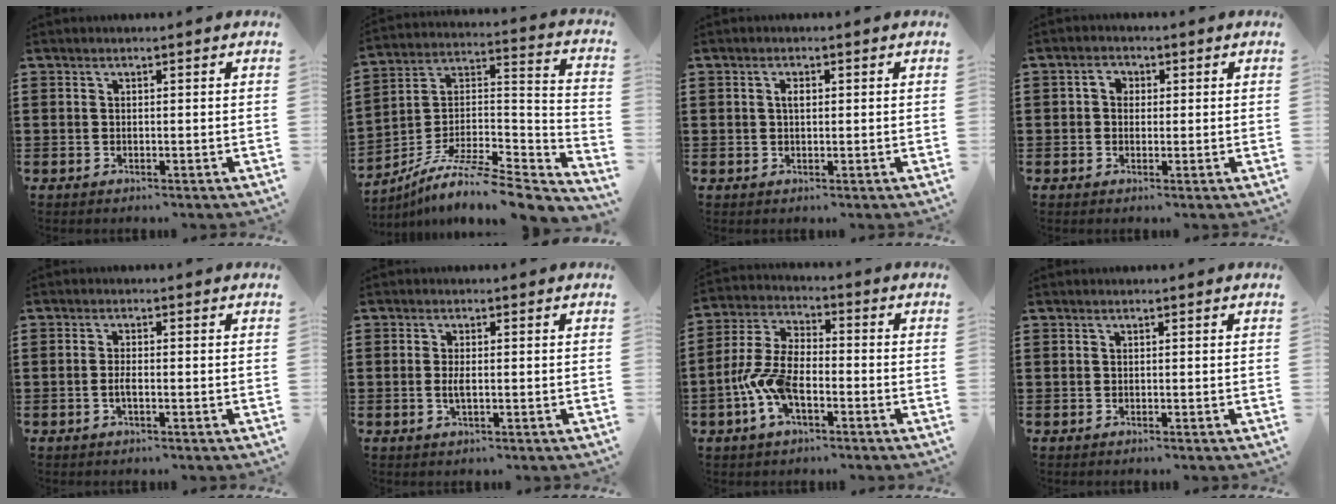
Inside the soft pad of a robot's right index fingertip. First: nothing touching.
{"total": 9.8, "force": [-8.1, 1.6, 5.3], "torque": [-0.100, 0.002, -0.161]}
{"total": 1.4, "force": [0.3, 0.6, 1.2], "torque": [-0.026, 0.005, 0.003]}
{"total": 2.1, "force": [0.0, 1.7, 1.1], "torque": [-0.027, 0.011, -0.003]}
{"total": 1.9, "force": [-0.6, 0.2, 1.7], "torque": [-0.042, -0.005, -0.013]}
{"total": 2.2, "force": [-0.3, 0.4, 2.1], "torque": [-0.047, -0.007, -0.007]}
{"total": 8.8, "force": [-2.9, 4.2, 7.2], "torque": [-0.178, -0.008, -0.060]}
{"total": 0.0}